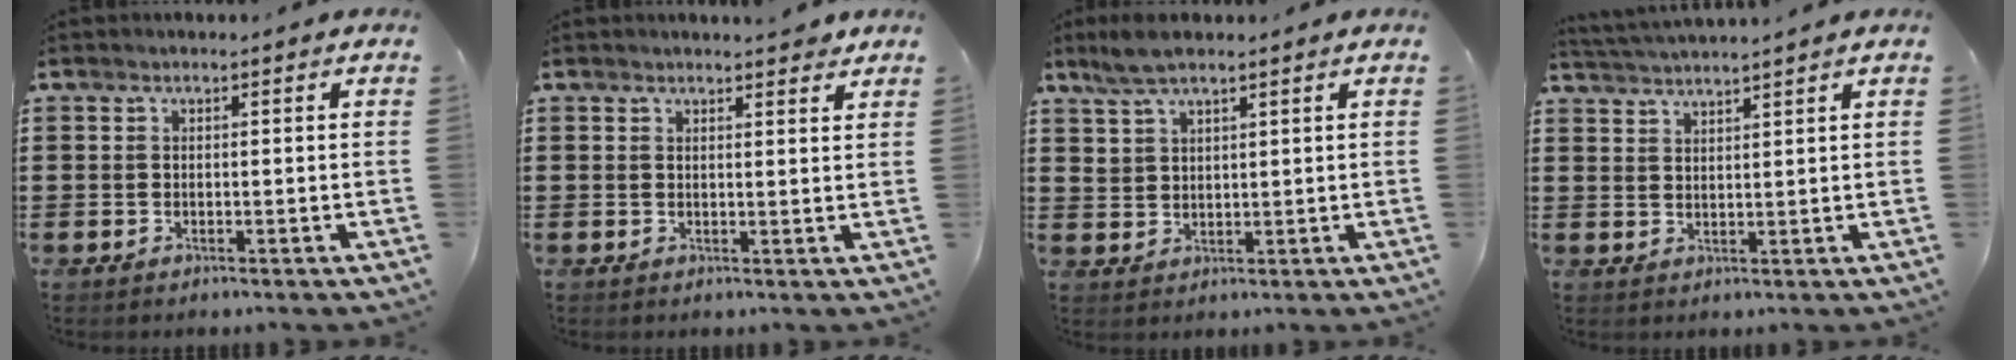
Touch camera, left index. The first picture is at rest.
{"total": 2.3, "force": [2.2, 0.3, 0.6], "torque": [-0.010, -0.001, 0.040]}
{"total": 4.5, "force": [3.6, 1.5, 2.2], "torque": [-0.051, 0.002, 0.067]}
{"total": 2.4, "force": [2.3, -0.6, 0.0], "torque": [-0.008, -0.009, 0.043]}